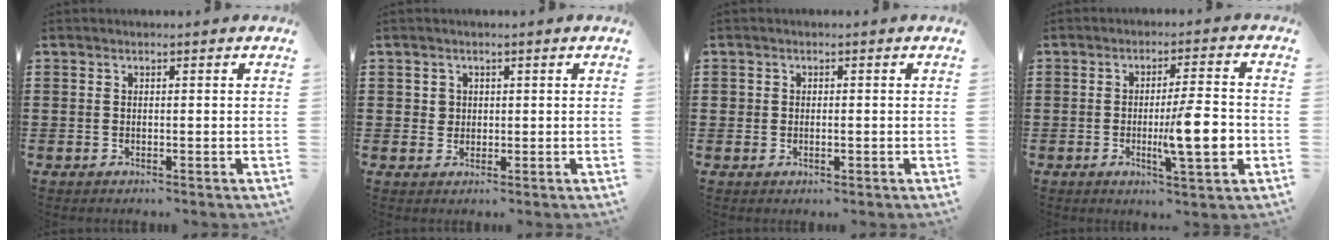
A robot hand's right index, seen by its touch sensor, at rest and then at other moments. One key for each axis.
{"total": 1.5, "fx": 0.4, "fy": 1.4, "fz": 0.3, "tx": -0.011, "ty": 0.006, "tz": 0.007}
{"total": 1.1, "fx": -0.2, "fy": 0.7, "fz": 0.9, "tx": -0.018, "ty": 0.002, "tz": -0.005}
{"total": 9.9, "fx": -1.8, "fy": 1.7, "fz": 9.6, "tx": -0.146, "ty": -0.011, "tz": -0.030}